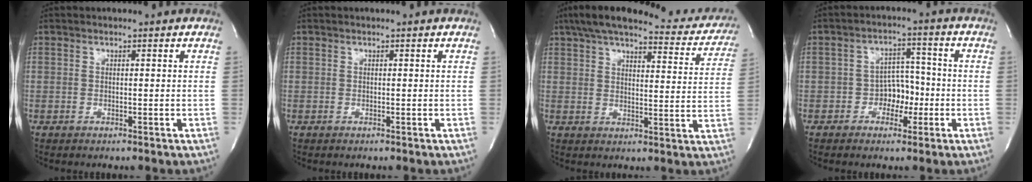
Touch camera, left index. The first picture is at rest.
{"total": 0.0}
{"total": 23.2, "force": [20.3, 4.8, 10.1], "torque": [-0.149, -0.011, 0.247]}
{"total": 4.9, "force": [-1.9, 3.3, 3.0], "torque": [-0.043, 0.010, -0.033]}